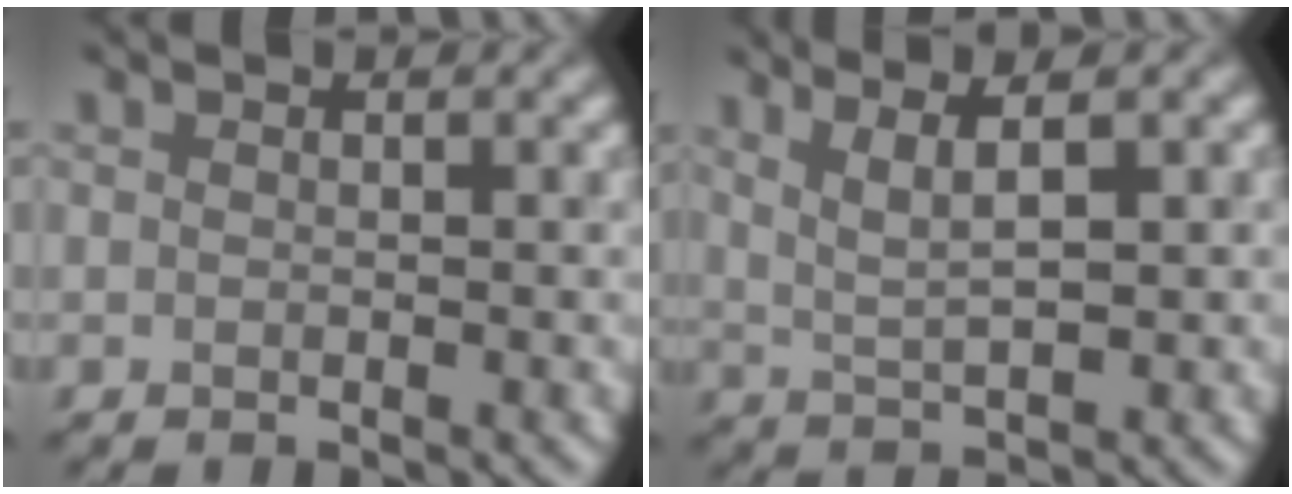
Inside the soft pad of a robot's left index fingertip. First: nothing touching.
{"total": 3.4, "force": [1.5, 0.8, 3.0], "torque": [-0.058, -0.002, 0.038]}